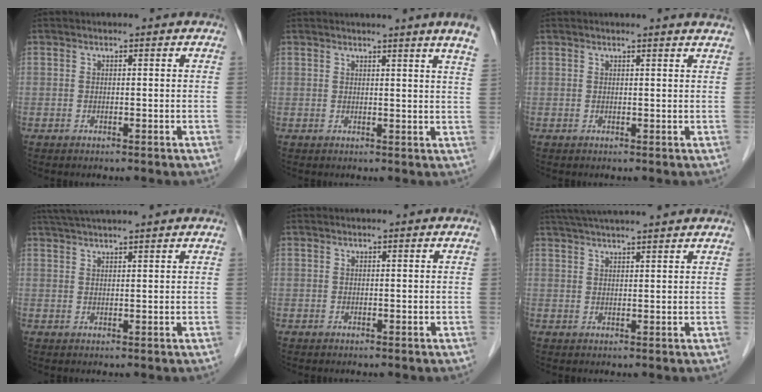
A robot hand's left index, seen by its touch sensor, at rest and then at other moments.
{"total": 6.4, "force": [5.4, -1.6, 3.2], "torque": [-0.033, -0.024, 0.044]}
{"total": 3.0, "force": [2.8, -0.4, 0.8], "torque": [-0.015, -0.002, 0.023]}
{"total": 8.4, "force": [7.4, -0.7, 3.9], "torque": [-0.066, 0.040, 0.109]}
{"total": 0.0}
{"total": 12.0, "force": [10.7, 0.0, 5.5], "torque": [-0.092, 0.038, 0.151]}